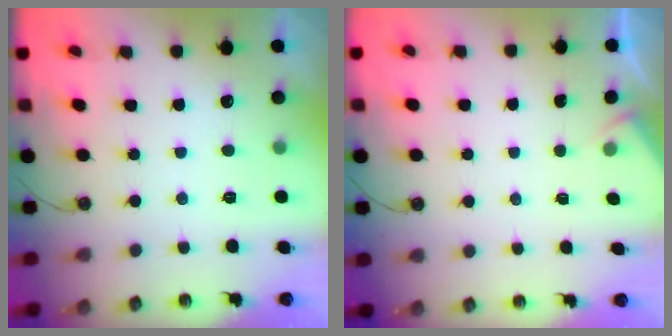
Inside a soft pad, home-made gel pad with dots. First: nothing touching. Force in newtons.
{"total": 2.2, "press": 2.2, "slide": 0.4}